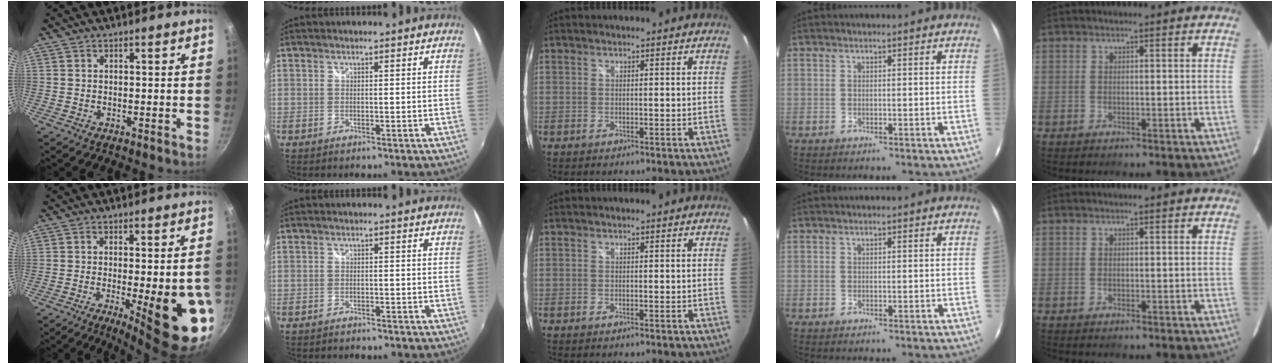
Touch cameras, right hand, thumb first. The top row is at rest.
{"thumb": {"total": 16.8, "force": [-4.6, 4.0, 15.6], "torque": [-0.190, 0.002, -0.052]}, "index": {"total": 2.9, "force": [-2.7, 0.8, 0.7], "torque": [-0.026, -0.003, -0.042]}}